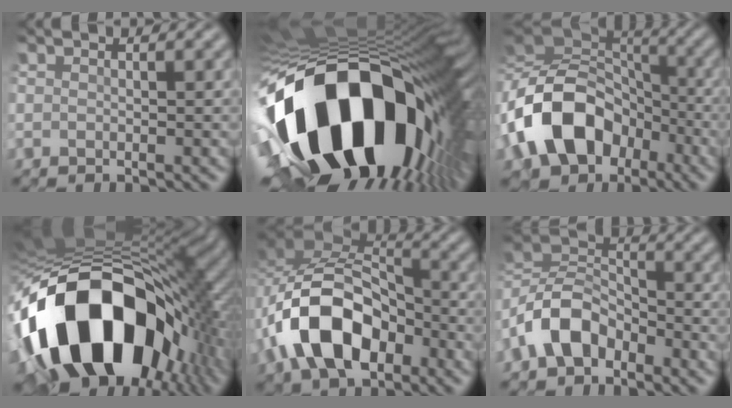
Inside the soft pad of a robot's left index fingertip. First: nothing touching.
{"total": 20.7, "force": [-6.2, 11.8, 15.9], "torque": [-0.292, -0.072, -0.073]}
{"total": 13.4, "force": [-4.6, 9.6, 8.2], "torque": [-0.170, -0.007, -0.084]}
{"total": 18.2, "force": [-6.2, 11.2, 12.9], "torque": [-0.229, -0.028, -0.085]}
{"total": 10.7, "force": [-4.2, 6.4, 7.5], "torque": [-0.142, 0.011, -0.077]}
{"total": 6.9, "force": [-3.8, 4.0, 4.1], "torque": [-0.089, 0.013, -0.087]}